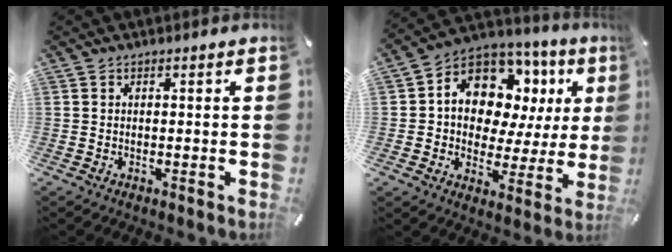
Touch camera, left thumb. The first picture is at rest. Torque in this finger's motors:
{"motor_torque": [2.51, 2.50, 0.78, 0.34, 0.17]}